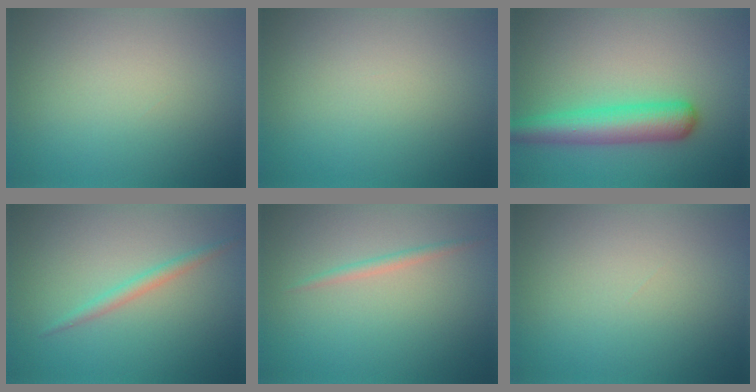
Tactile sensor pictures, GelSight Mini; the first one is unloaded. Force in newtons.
{"total": 0.0}
{"total": 4.9, "press": 4.9, "slide": 0.1}
{"total": 1.4, "press": 1.4, "slide": 0.1}
{"total": 1.0, "press": 1.0, "slide": 0.0}
{"total": 0.0}